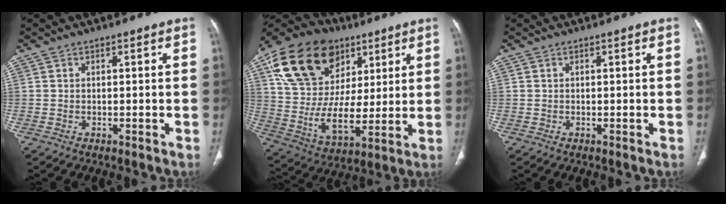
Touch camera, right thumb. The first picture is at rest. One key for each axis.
{"total": 25.8, "fx": 11.3, "fy": 17.4, "fz": 15.3, "tx": -0.270, "ty": -0.004, "tz": 0.205}
{"total": 0.0}